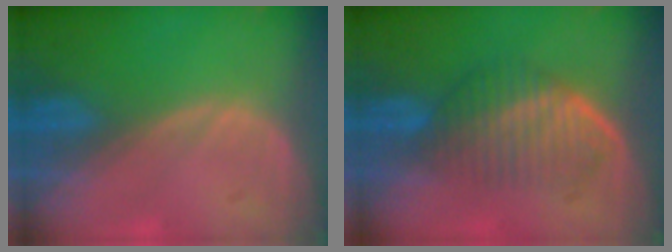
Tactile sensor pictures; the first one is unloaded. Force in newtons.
{"total": 6.2, "press": 5.8, "slide": 2.4}